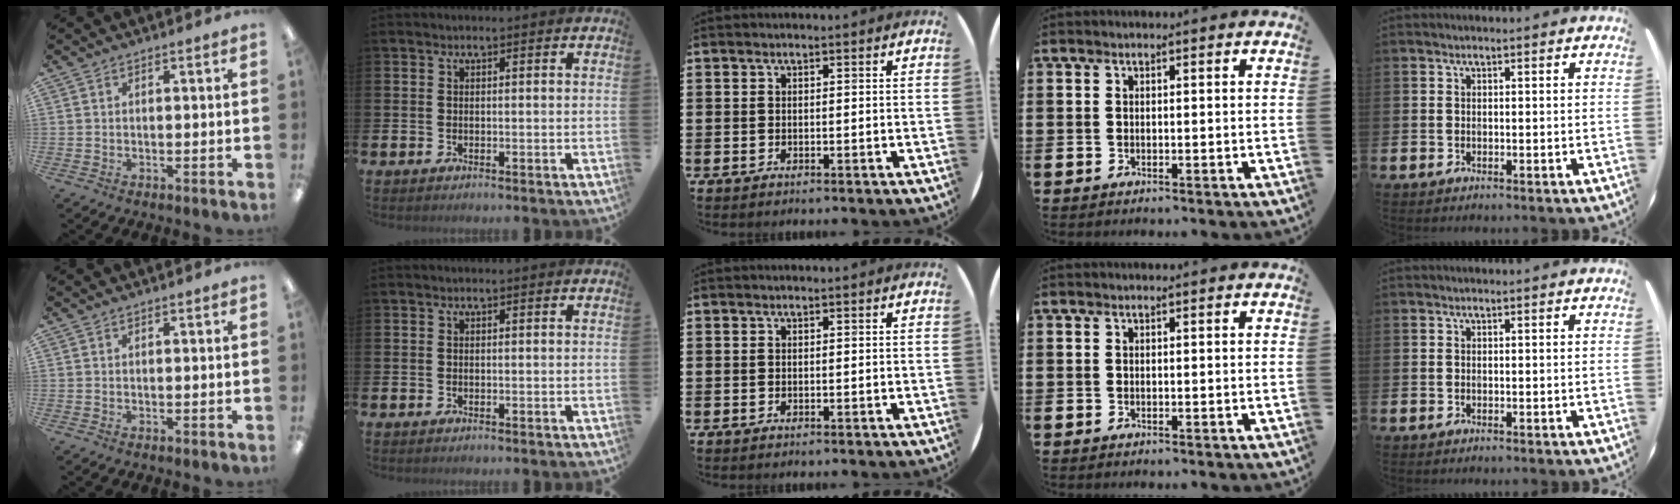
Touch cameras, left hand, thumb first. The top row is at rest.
{}